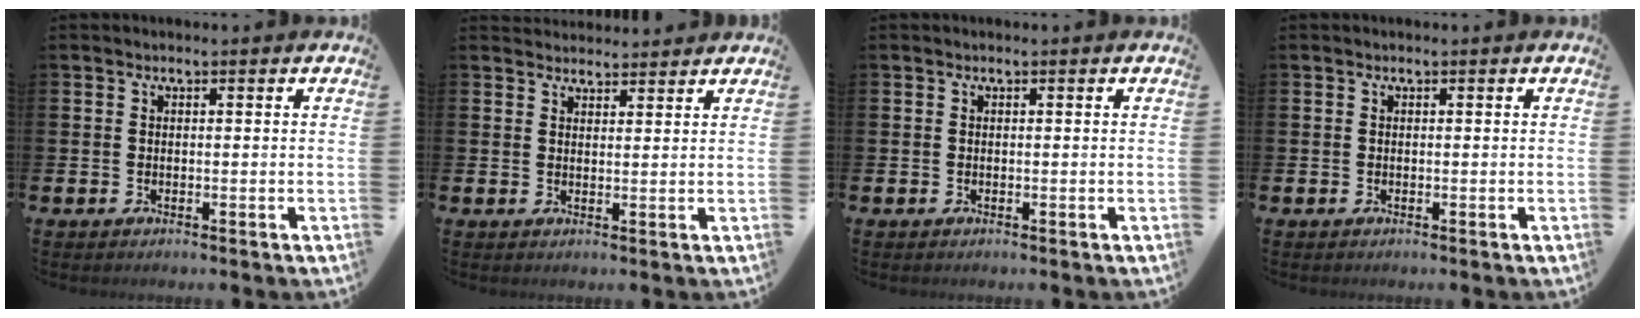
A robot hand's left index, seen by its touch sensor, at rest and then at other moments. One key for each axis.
{"total": 2.6, "fx": 2.6, "fy": 0.6, "fz": -0.2, "tx": 0.013, "ty": -0.016, "tz": 0.044}
{"total": 0.0}
{"total": 0.0}